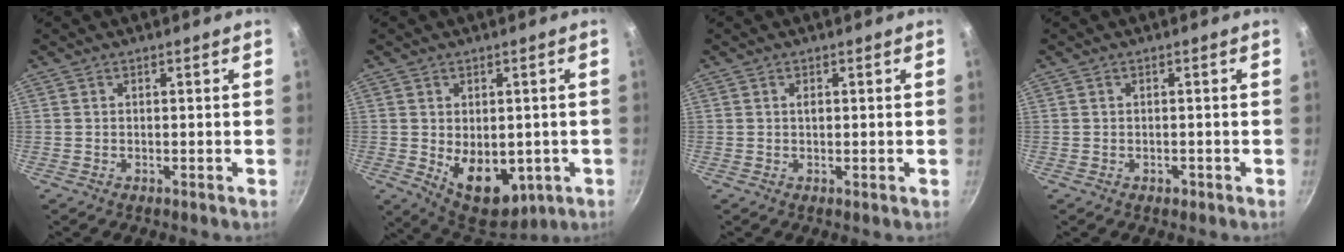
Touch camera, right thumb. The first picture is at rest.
{"total": 12.1, "force": [-2.1, 7.9, 9.0], "torque": [-0.097, -0.016, -0.007]}
{"total": 1.1, "force": [0.2, 0.6, 0.9], "torque": [-0.012, 0.001, 0.002]}
{"total": 0.9, "force": [-0.4, 0.7, 0.4], "torque": [-0.004, 0.003, -0.004]}